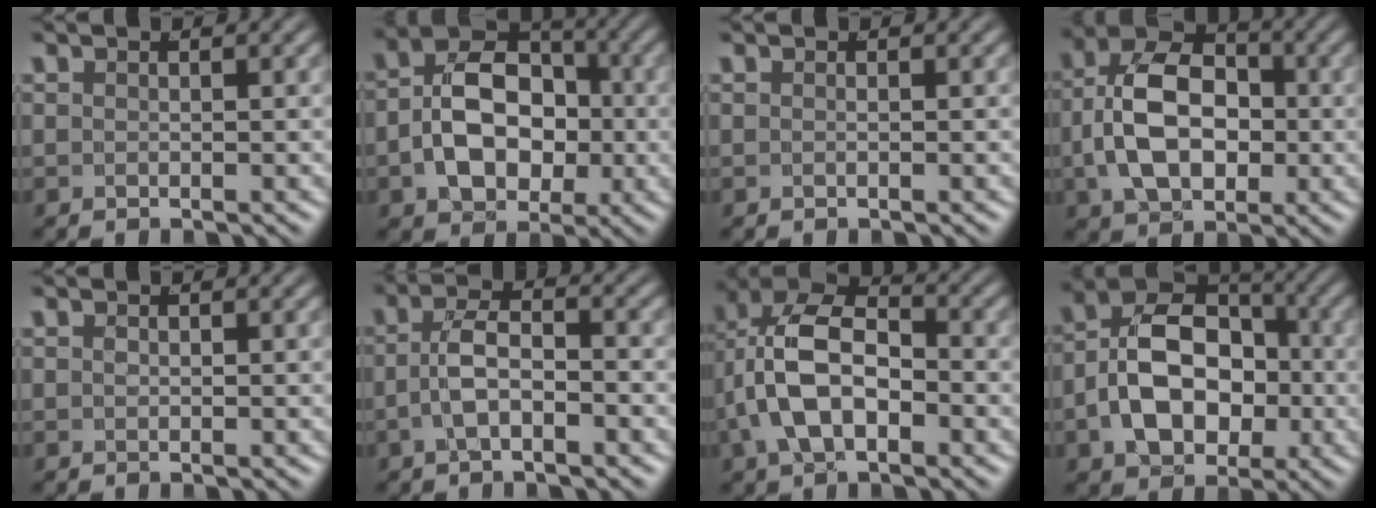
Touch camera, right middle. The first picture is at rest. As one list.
[{"total": 9.6, "force": [-0.7, 7.4, 6.1], "torque": [-0.094, -0.007, -0.014]}, {"total": 0.0}, {"total": 9.6, "force": [-0.1, 7.0, 6.6], "torque": [-0.121, -0.011, 0.004]}, {"total": 0.0}, {"total": 3.6, "force": [-1.2, 1.7, 3.0], "torque": [-0.055, -0.001, -0.023]}, {"total": 8.8, "force": [0.3, 6.3, 6.1], "torque": [-0.130, -0.017, 0.006]}, {"total": 10.8, "force": [-0.7, 8.2, 7.0], "torque": [-0.120, -0.016, -0.010]}]